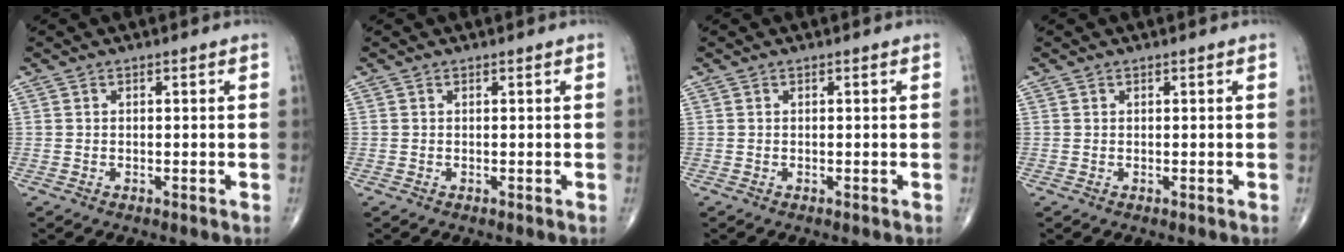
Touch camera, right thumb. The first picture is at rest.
{"total": 0.0}
{"total": 0.0}
{"total": 0.0}